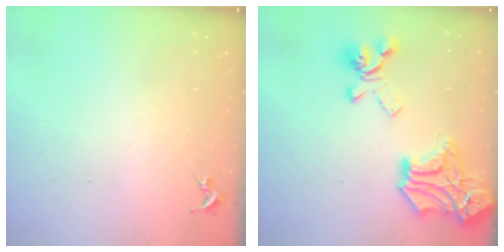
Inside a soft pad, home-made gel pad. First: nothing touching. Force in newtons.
{"total": 24.6, "press": 24.6, "slide": 0.7}